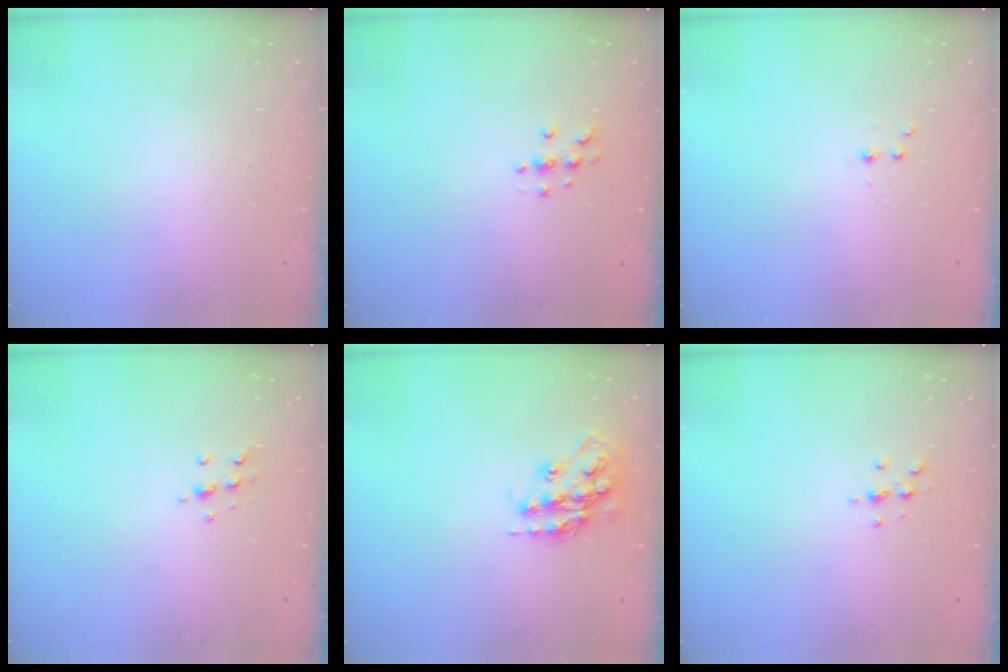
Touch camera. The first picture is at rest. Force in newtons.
{"total": 3.9, "press": 3.8, "slide": 0.4}
{"total": 2.3, "press": 2.1, "slide": 0.9}
{"total": 5.4, "press": 5.1, "slide": 1.7}
{"total": 14.9, "press": 14.8, "slide": 0.9}
{"total": 2.8, "press": 2.7, "slide": 0.3}